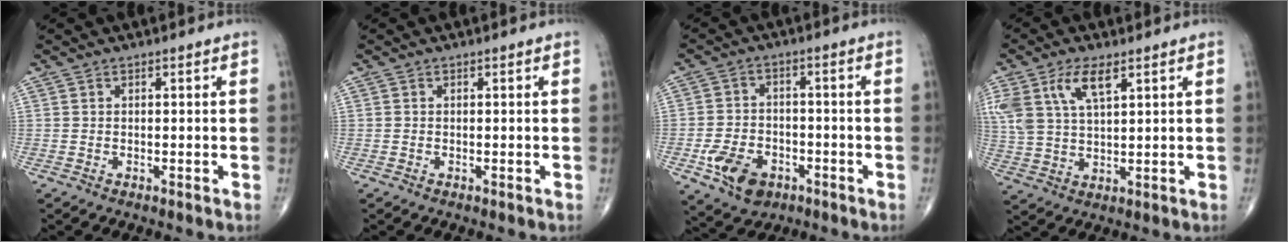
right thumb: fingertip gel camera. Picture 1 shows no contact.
{"total": 0.0}
{"total": 9.0, "force": [-3.9, 6.3, 5.1], "torque": [-0.080, 0.019, -0.062]}
{"total": 10.3, "force": [5.1, 4.6, 7.7], "torque": [-0.165, -0.008, 0.105]}